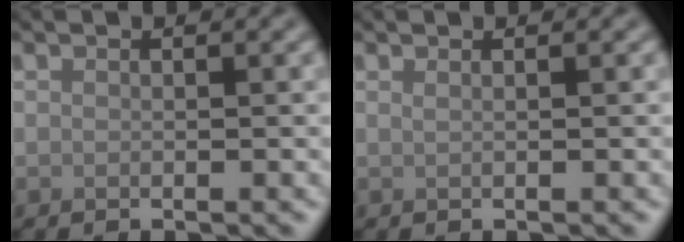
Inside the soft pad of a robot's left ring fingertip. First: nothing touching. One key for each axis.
{"total": 0.6, "fx": 0.4, "fy": 0.3, "fz": 0.3, "tx": -0.002, "ty": 0.000, "tz": 0.003}